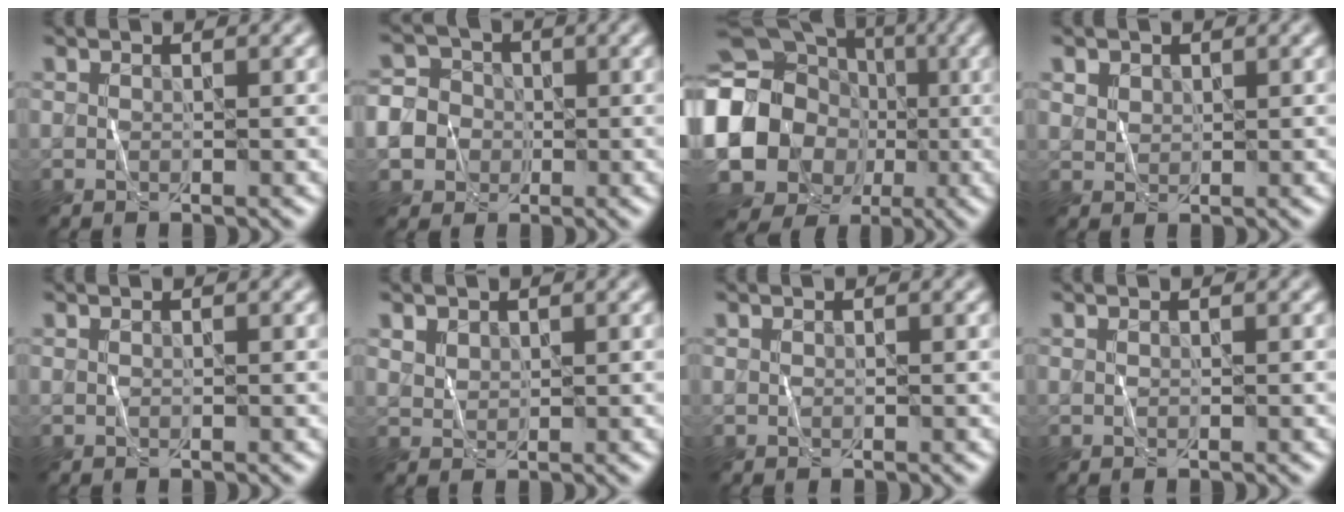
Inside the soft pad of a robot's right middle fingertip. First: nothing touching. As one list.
[{"total": 9.5, "force": [-2.8, 8.6, 2.8], "torque": [-0.069, -0.010, -0.080]}, {"total": 18.9, "force": [-2.7, 16.8, 8.4], "torque": [-0.177, 0.001, -0.085]}, {"total": 2.2, "force": [1.4, 1.5, 0.7], "torque": [-0.022, 0.000, 0.033]}, {"total": 0.0}, {"total": 1.5, "force": [1.1, 1.0, 0.4], "torque": [-0.010, -0.005, 0.028]}, {"total": 0.0}, {"total": 0.0}]